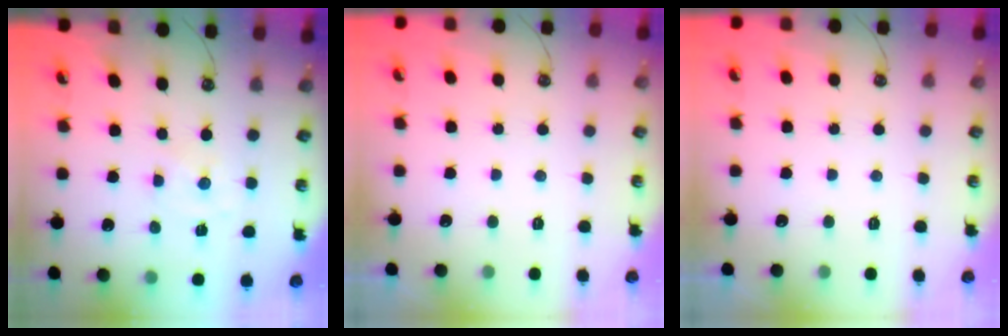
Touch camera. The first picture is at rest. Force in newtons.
{"total": 0.0}
{"total": 0.0}